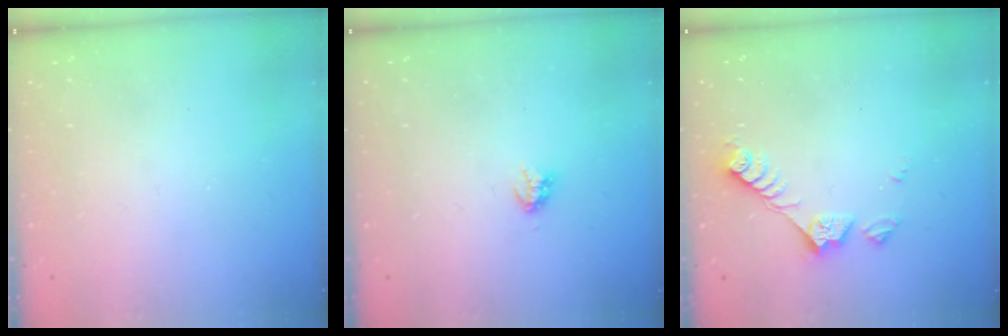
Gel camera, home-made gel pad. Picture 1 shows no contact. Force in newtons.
{"total": 2.9, "press": 2.9, "slide": 0.5}
{"total": 8.5, "press": 8.5, "slide": 0.5}